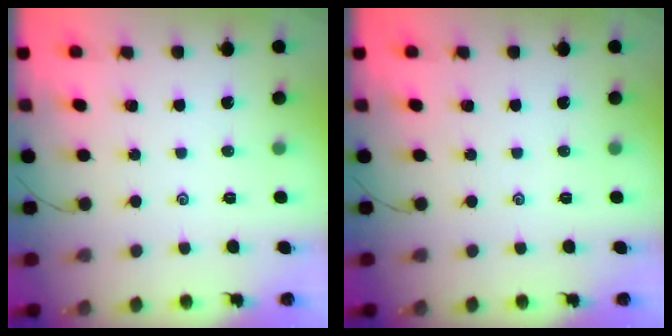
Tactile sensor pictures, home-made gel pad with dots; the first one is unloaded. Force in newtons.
{"total": 0.0}